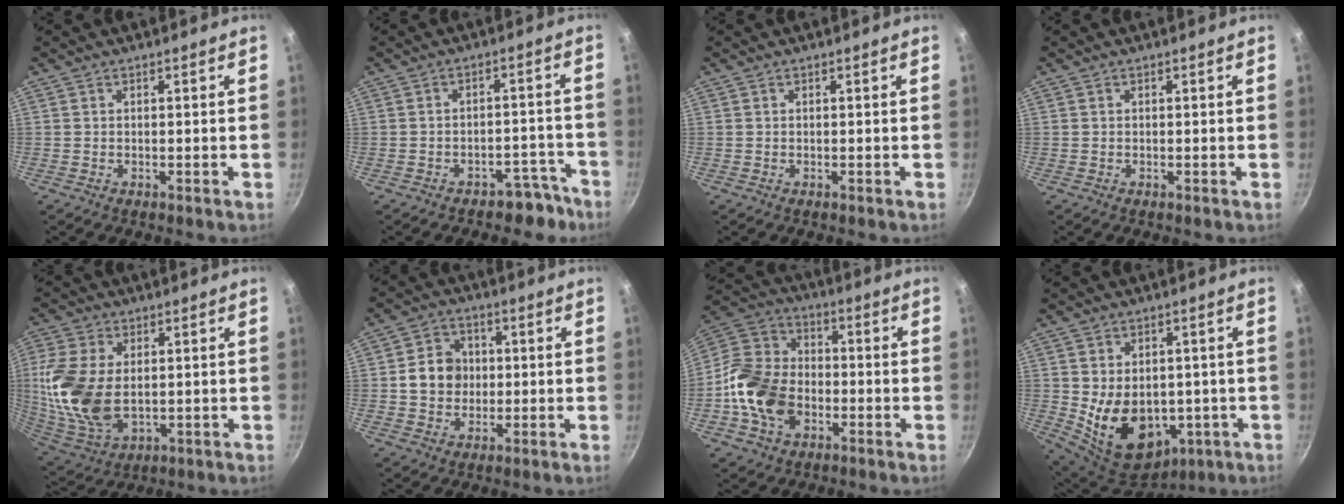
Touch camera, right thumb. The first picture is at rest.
{"total": 5.9, "force": [-4.6, 3.5, 1.6], "torque": [0.030, 0.073, -0.043]}
{"total": 0.0}
{"total": 0.0}
{"total": 16.8, "force": [1.3, 10.5, 13.0], "torque": [-0.275, -0.018, 0.034]}
{"total": 8.1, "force": [0.3, 7.1, 3.9], "torque": [-0.034, 0.010, -0.003]}
{"total": 16.6, "force": [-4.4, 12.0, 10.5], "torque": [-0.185, 0.036, -0.097]}
{"total": 15.2, "force": [-1.6, 11.0, 10.3], "torque": [-0.144, -0.014, 0.008]}